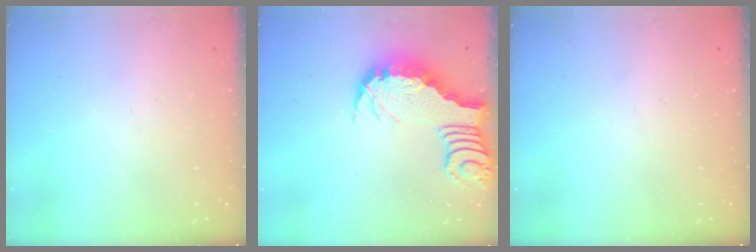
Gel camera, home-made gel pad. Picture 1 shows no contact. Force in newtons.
{"total": 3.3, "press": 3.2, "slide": 0.5}
{"total": 0.0}